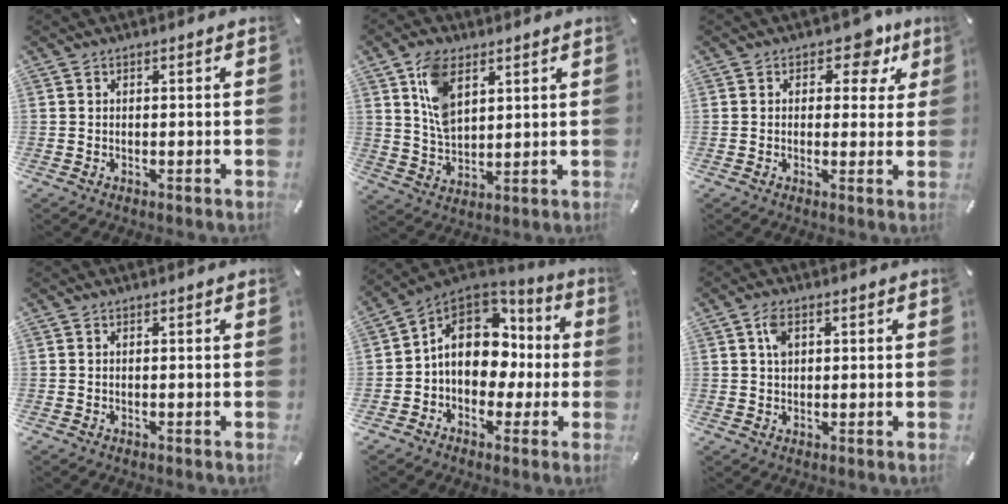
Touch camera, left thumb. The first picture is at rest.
{"total": 9.5, "force": [4.5, 5.7, 6.2], "torque": [-0.125, -0.004, 0.083]}
{"total": 7.1, "force": [3.5, 4.6, 4.1], "torque": [-0.030, -0.020, 0.050]}
{"total": 0.0}
{"total": 13.7, "force": [1.3, 11.0, 8.0], "torque": [-0.139, -0.001, 0.029]}
{"total": 3.7, "force": [1.2, 2.5, 2.5], "torque": [-0.040, 0.001, 0.016]}